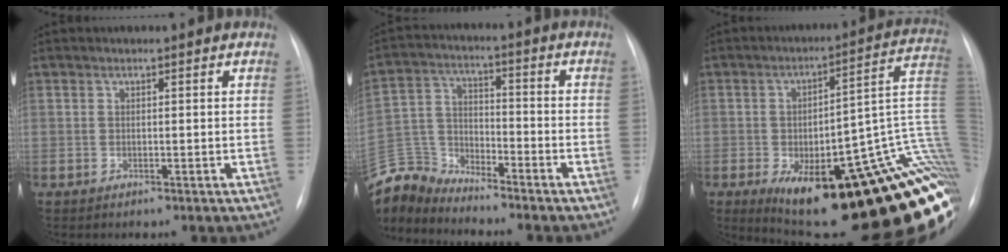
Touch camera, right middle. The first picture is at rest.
{"total": 9.6, "force": [-9.6, 1.2, 0.2], "torque": [-0.018, 0.021, -0.191]}
{"total": 36.3, "force": [-13.6, 9.5, 32.3], "torque": [-0.302, 0.016, -0.168]}